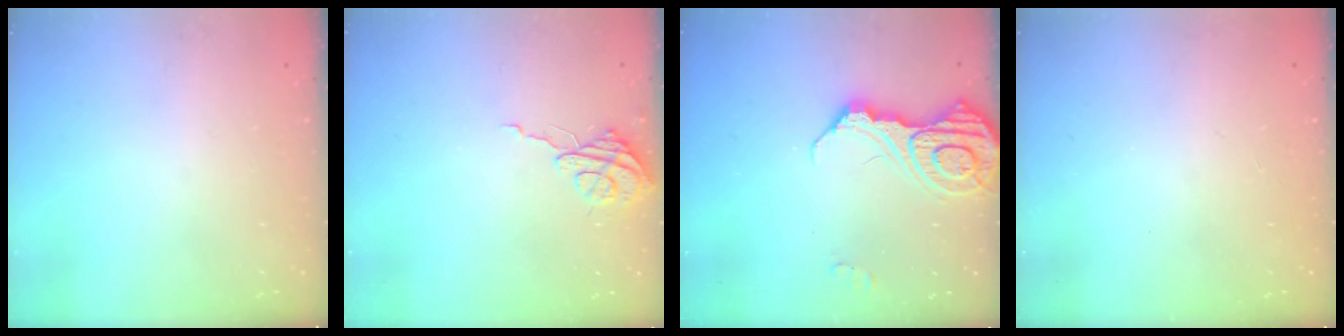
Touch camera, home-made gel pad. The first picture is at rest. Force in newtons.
{"total": 6.9, "press": 6.9, "slide": 0.6}
{"total": 16.1, "press": 16.0, "slide": 1.8}
{"total": 0.0}